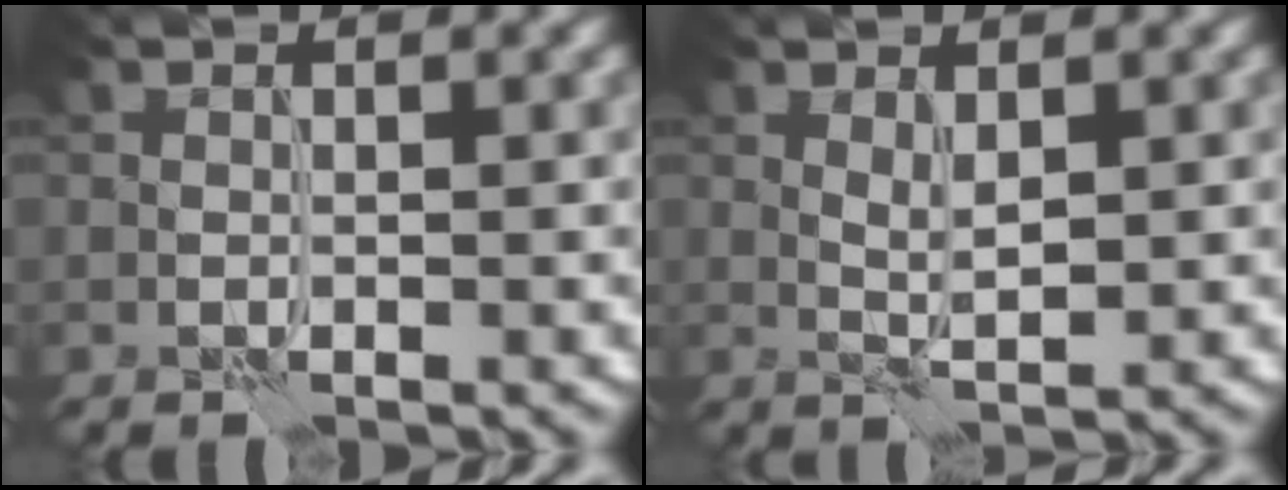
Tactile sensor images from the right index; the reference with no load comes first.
{"total": 1.4, "force": [0.5, 0.2, 1.3], "torque": [-0.026, -0.004, 0.013]}